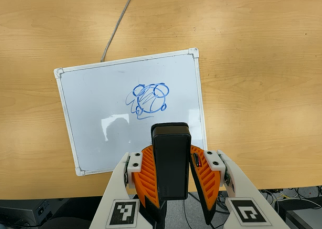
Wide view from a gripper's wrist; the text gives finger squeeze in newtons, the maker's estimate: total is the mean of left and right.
{"total": 7.8, "left": 6.8, "right": 8.7}